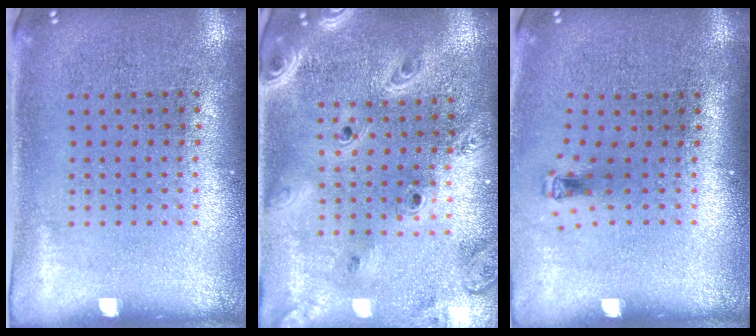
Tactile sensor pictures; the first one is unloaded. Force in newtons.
{"total": 3.0, "press": 2.5, "slide": 1.6}
{"total": 0.6, "press": 0.3, "slide": 0.5}